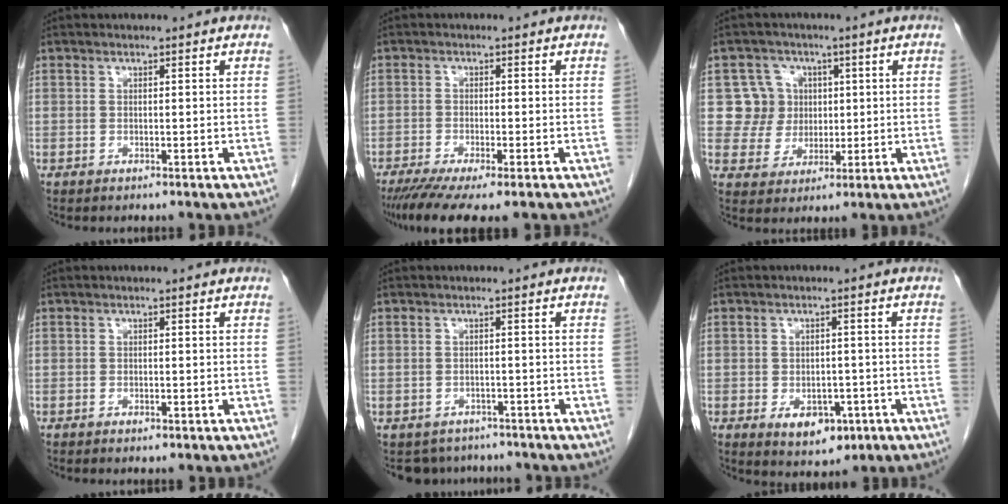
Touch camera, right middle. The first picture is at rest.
{"total": 8.4, "force": [-6.2, 1.0, 5.6], "torque": [-0.084, -0.019, -0.100]}
{"total": 6.5, "force": [1.3, 6.3, 0.2], "torque": [0.003, 0.018, 0.027]}
{"total": 0.9, "force": [-0.5, 0.4, 0.7], "torque": [-0.011, -0.001, -0.003]}
{"total": 4.7, "force": [-4.0, 2.5, -0.1], "torque": [0.009, 0.004, -0.053]}
{"total": 6.0, "force": [-2.5, 3.8, 4.0], "torque": [-0.050, 0.000, -0.025]}